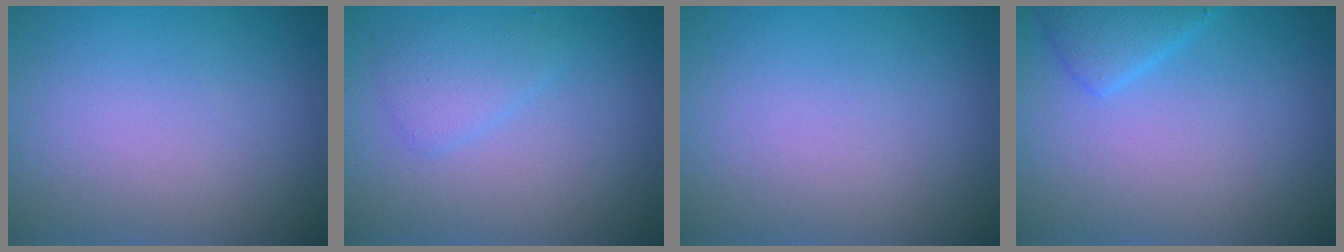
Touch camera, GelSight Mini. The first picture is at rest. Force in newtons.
{"total": 1.9, "press": 1.9, "slide": 0.1}
{"total": 0.0}
{"total": 2.3, "press": 2.3, "slide": 0.1}